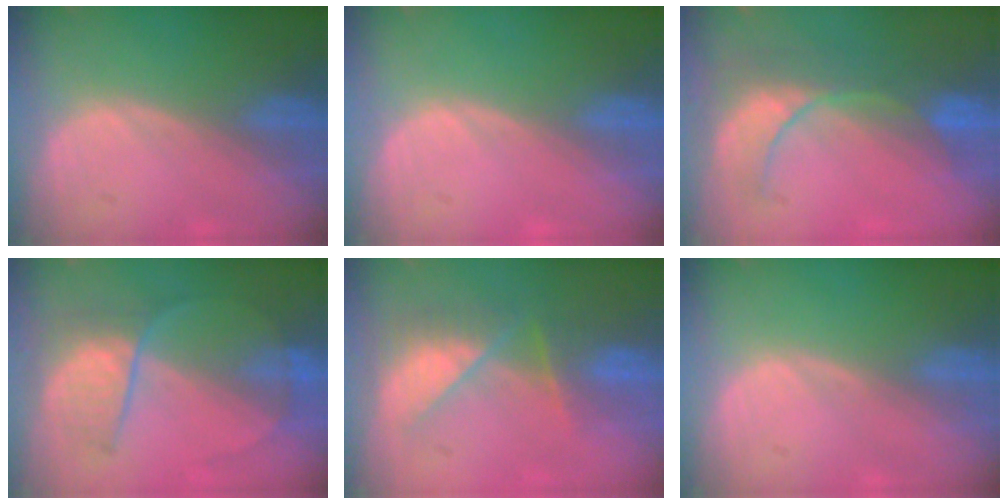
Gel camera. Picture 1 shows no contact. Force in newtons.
{"total": 0.0}
{"total": 8.5, "press": 7.9, "slide": 3.3}
{"total": 6.4, "press": 6.3, "slide": 1.0}
{"total": 8.1, "press": 7.1, "slide": 4.0}
{"total": 0.0}